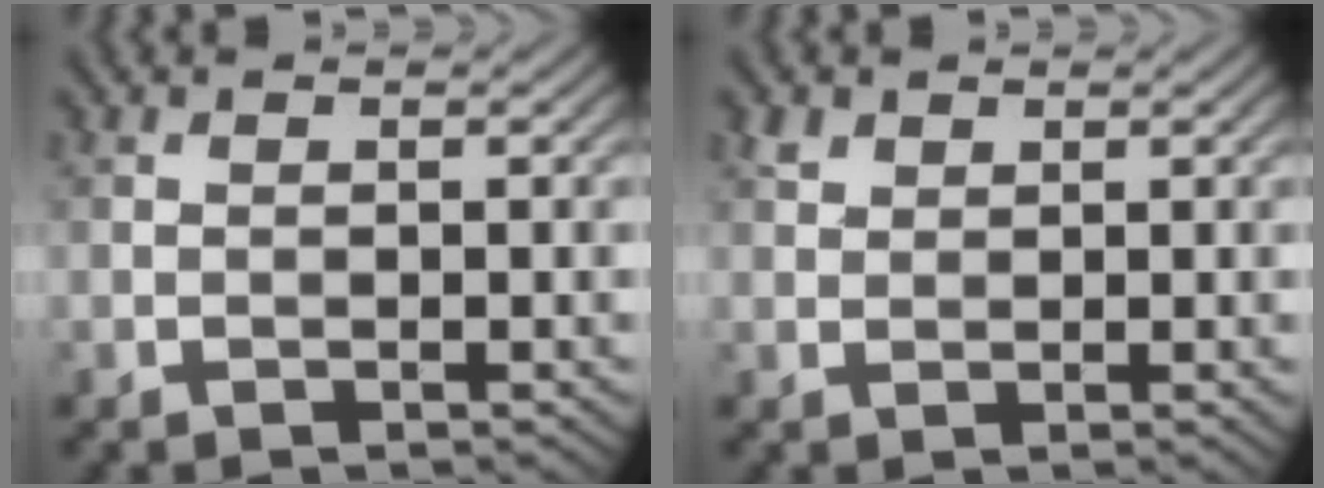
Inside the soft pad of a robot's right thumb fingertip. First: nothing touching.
{"total": 1.4, "force": [1.0, 0.9, 0.4], "torque": [-0.010, 0.003, 0.021]}